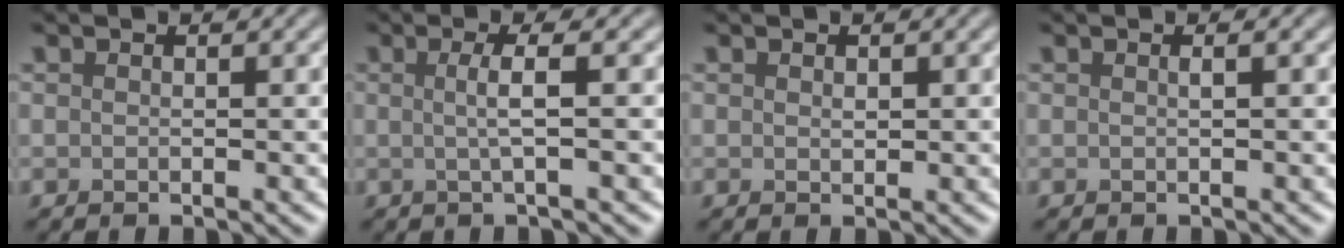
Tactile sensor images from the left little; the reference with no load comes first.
{"total": 2.6, "force": [0.1, 0.6, 2.5], "torque": [-0.043, 0.002, -0.004]}
{"total": 0.6, "force": [0.2, 0.4, 0.4], "torque": [-0.007, 0.000, 0.003]}
{"total": 0.7, "force": [0.2, 0.2, 0.7], "torque": [-0.008, 0.005, 0.000]}